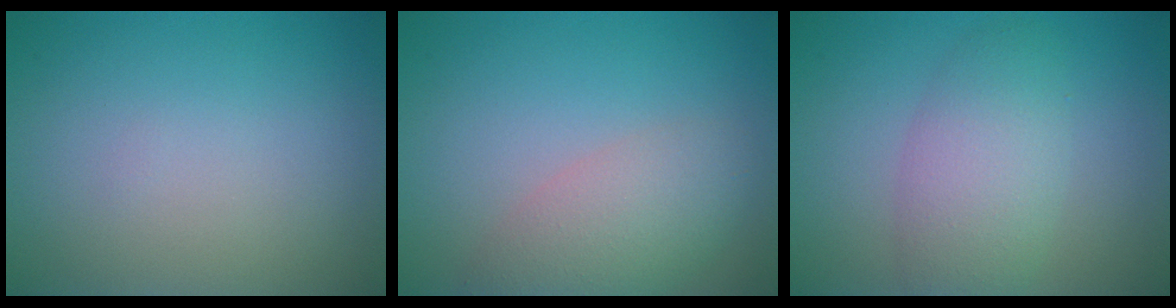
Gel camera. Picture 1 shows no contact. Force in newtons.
{"total": 4.2, "press": 4.2, "slide": 0.3}
{"total": 4.6, "press": 4.6, "slide": 0.2}